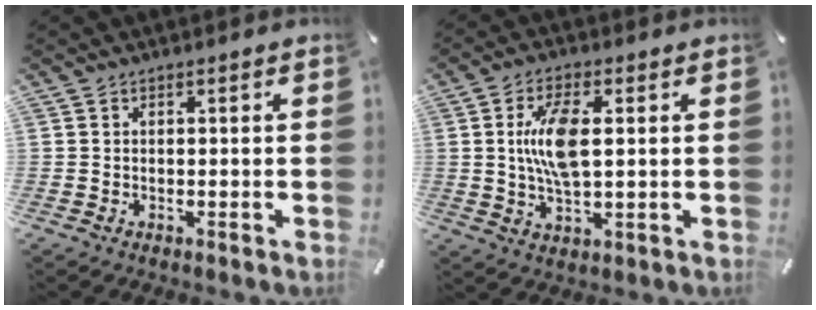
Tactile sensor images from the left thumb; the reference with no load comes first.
{"total": 10.1, "force": [1.5, 4.2, 9.0], "torque": [-0.192, -0.003, 0.018]}